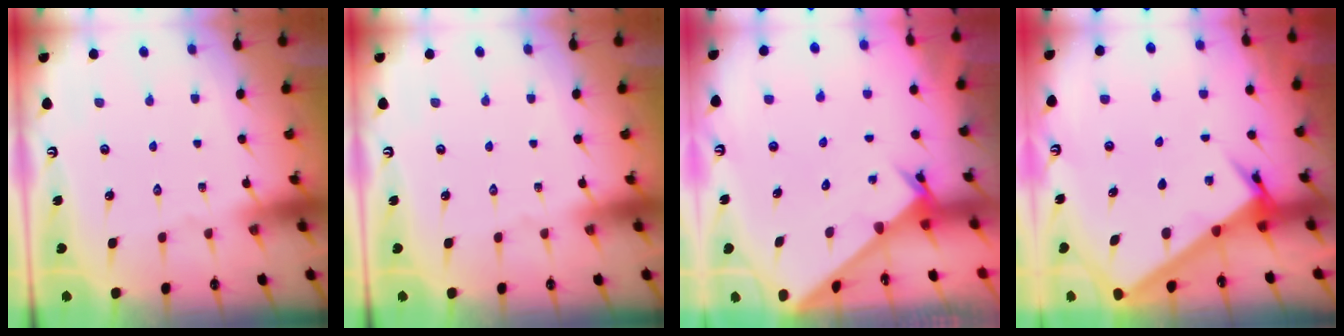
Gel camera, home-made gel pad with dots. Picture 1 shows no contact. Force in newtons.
{"total": 0.0}
{"total": 2.6, "press": 2.6, "slide": 0.2}
{"total": 4.2, "press": 4.1, "slide": 0.5}